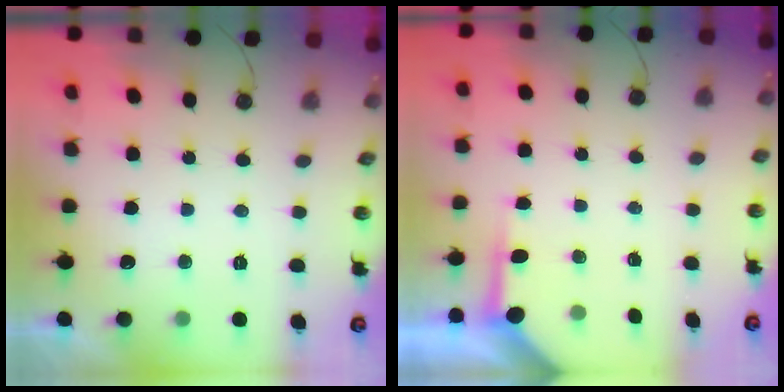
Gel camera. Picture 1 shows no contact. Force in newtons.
{"total": 3.5, "press": 3.5, "slide": 0.5}